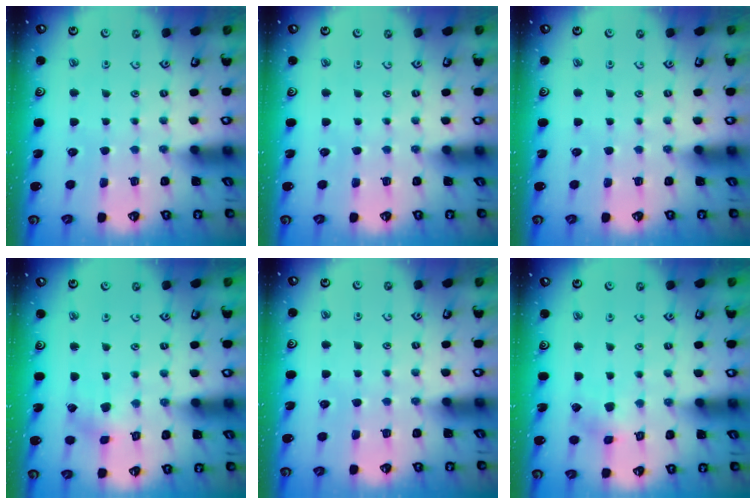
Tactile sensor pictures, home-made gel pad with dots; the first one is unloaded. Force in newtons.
{"total": 0.0}
{"total": 0.0}
{"total": 1.4, "press": 1.4, "slide": 0.3}
{"total": 0.0}
{"total": 2.4, "press": 2.4, "slide": 0.2}